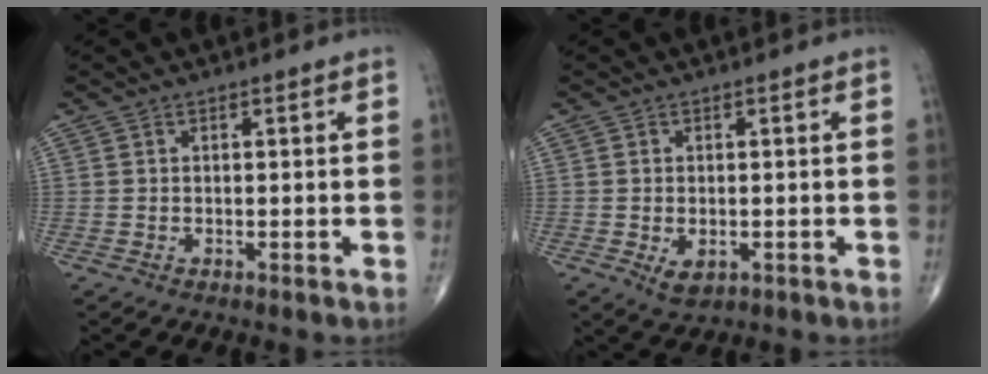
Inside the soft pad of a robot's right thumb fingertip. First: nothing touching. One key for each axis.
{"total": 3.4, "fx": -1.0, "fy": 2.0, "fz": 2.5, "tx": -0.037, "ty": -0.004, "tz": -0.007}